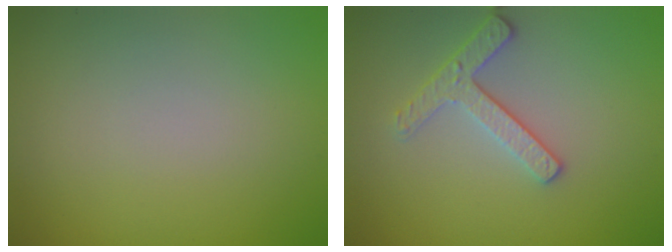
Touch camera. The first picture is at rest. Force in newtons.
{"total": 2.4, "press": 2.3, "slide": 0.5}